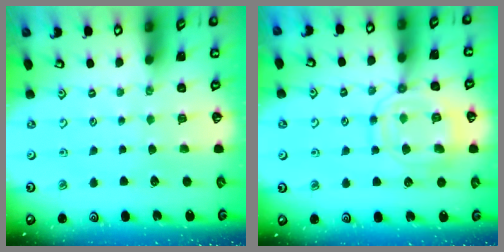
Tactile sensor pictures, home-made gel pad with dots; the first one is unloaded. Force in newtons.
{"total": 13.8, "press": 13.7, "slide": 1.3}